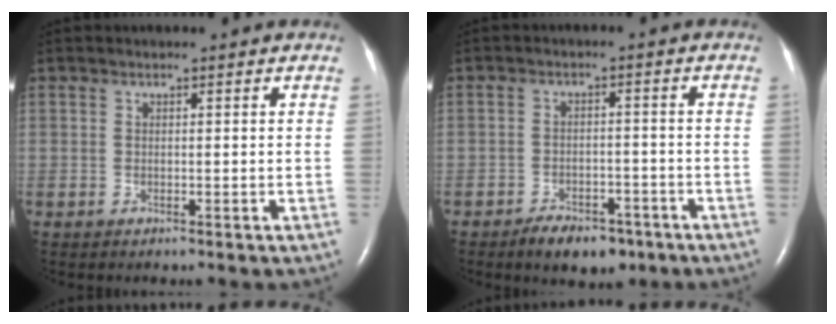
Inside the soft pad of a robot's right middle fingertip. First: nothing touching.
{"total": 6.3, "force": [-4.5, 3.1, 3.1], "torque": [-0.049, 0.002, -0.067]}